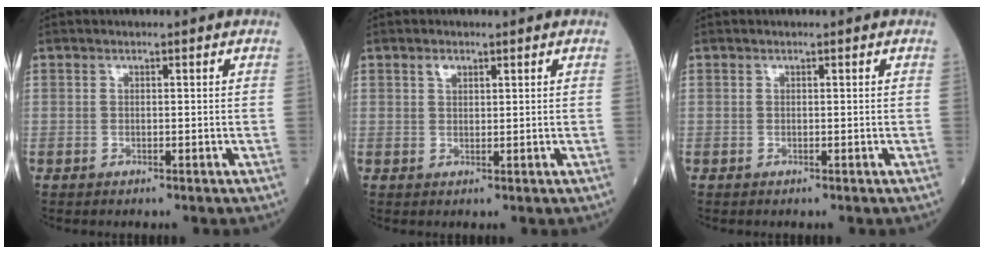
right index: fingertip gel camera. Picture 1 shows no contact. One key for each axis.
{"total": 1.4, "fx": 0.9, "fy": 0.7, "fz": 0.7, "tx": -0.013, "ty": 0.003, "tz": 0.020}
{"total": 0.0}